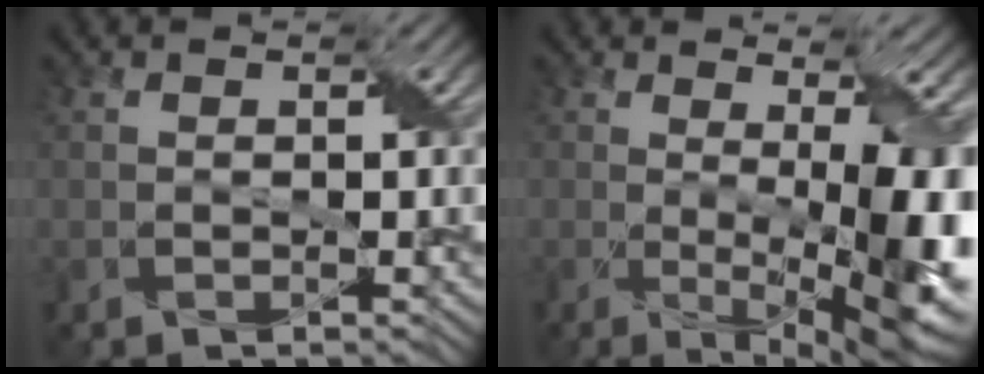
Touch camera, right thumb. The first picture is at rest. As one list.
[{"total": 13.6, "force": [-1.0, 5.1, 12.6], "torque": [-0.161, -0.018, 0.006]}]